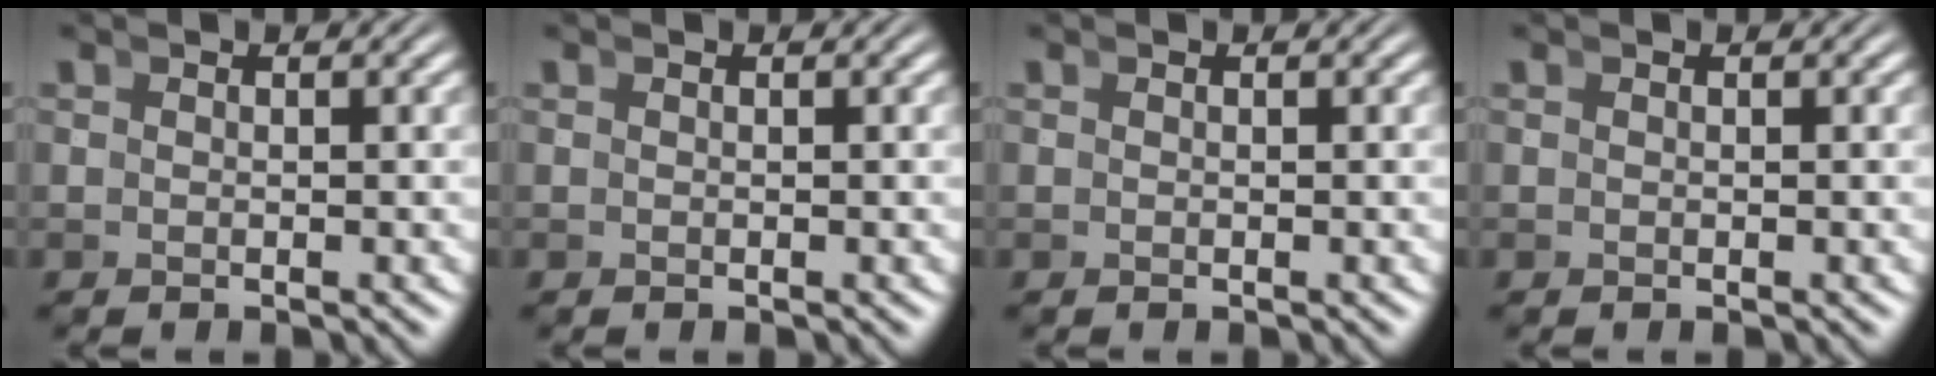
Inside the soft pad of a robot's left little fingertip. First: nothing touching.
{"total": 0.0}
{"total": 0.0}
{"total": 0.0}